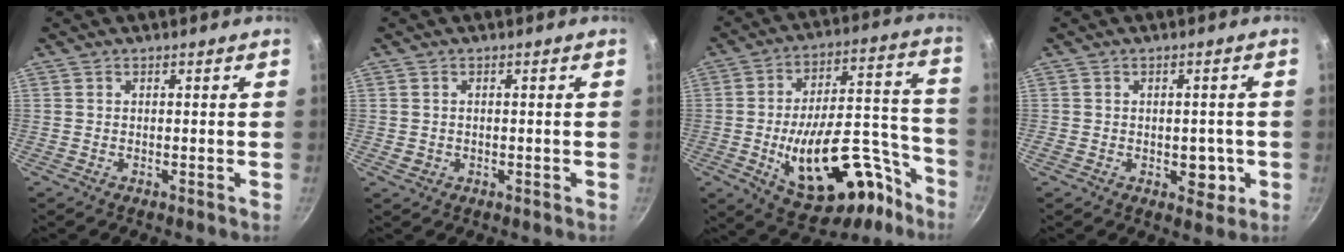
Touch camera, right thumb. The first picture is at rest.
{"total": 1.4, "force": [-0.2, 1.2, 0.6], "torque": [-0.010, 0.002, -0.001]}
{"total": 26.5, "force": [-11.4, 13.5, 19.8], "torque": [-0.240, 0.082, -0.153]}
{"total": 5.0, "force": [-1.2, 3.4, 3.5], "torque": [-0.014, 0.005, -0.012]}